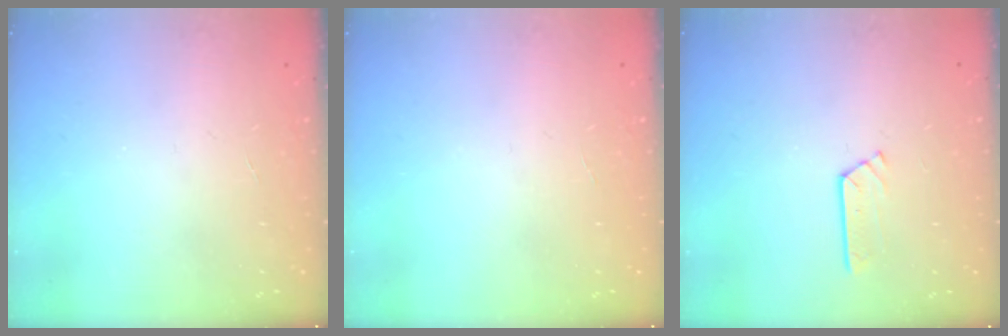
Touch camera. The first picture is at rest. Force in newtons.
{"total": 0.0}
{"total": 2.4, "press": 2.4, "slide": 0.2}